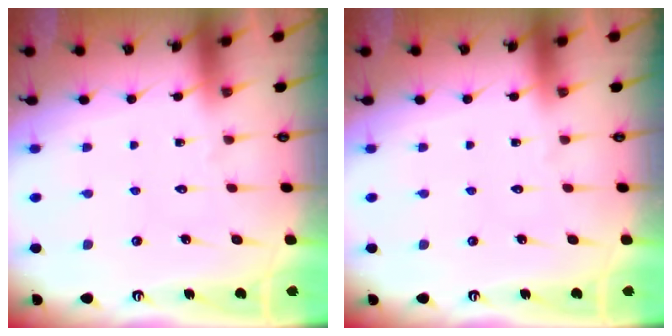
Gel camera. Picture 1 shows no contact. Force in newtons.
{"total": 0.0}